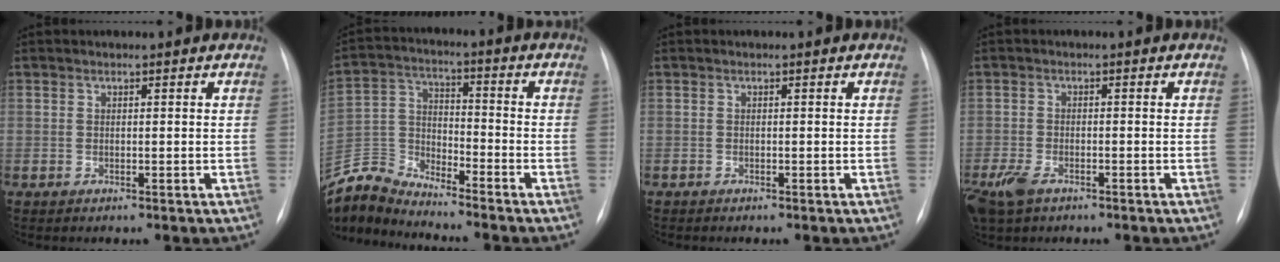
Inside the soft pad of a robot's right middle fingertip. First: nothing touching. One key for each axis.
{"total": 8.6, "fx": -8.6, "fy": -0.1, "fz": -0.5, "tx": -0.004, "ty": 0.022, "tz": -0.173}
{"total": 0.0}
{"total": 5.9, "fx": -3.8, "fy": 2.8, "fz": 3.5, "tx": -0.080, "ty": -0.011, "tz": -0.069}